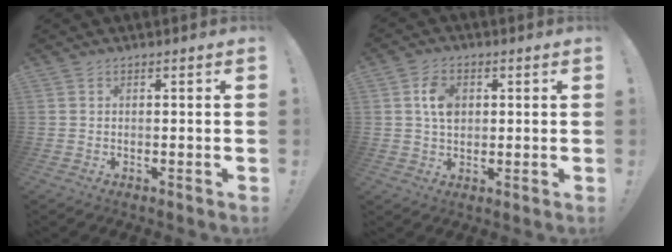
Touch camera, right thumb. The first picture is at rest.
{"total": 7.2, "force": [1.4, 5.3, 4.7], "torque": [-0.063, 0.004, 0.027]}